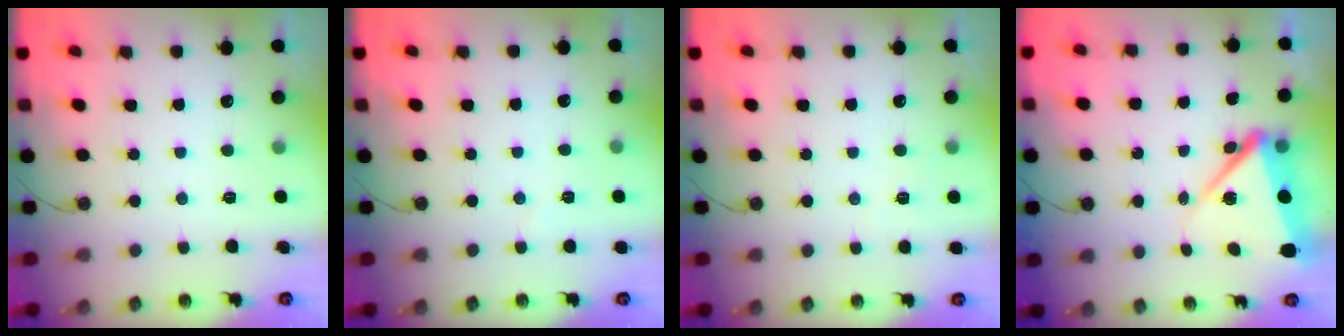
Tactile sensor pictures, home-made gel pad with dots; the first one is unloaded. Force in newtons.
{"total": 3.0, "press": 2.6, "slide": 1.4}
{"total": 3.2, "press": 3.1, "slide": 0.5}
{"total": 9.5, "press": 9.3, "slide": 1.6}